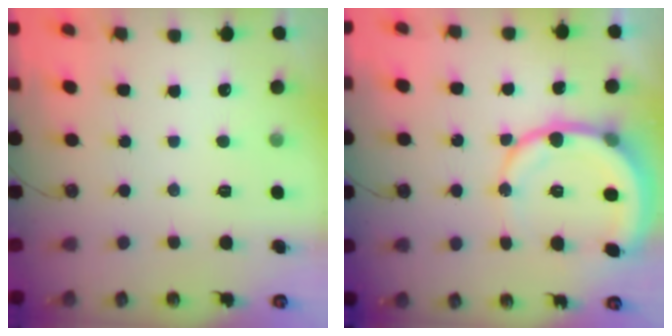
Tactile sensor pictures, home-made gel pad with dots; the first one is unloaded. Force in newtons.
{"total": 12.7, "press": 12.5, "slide": 2.4}